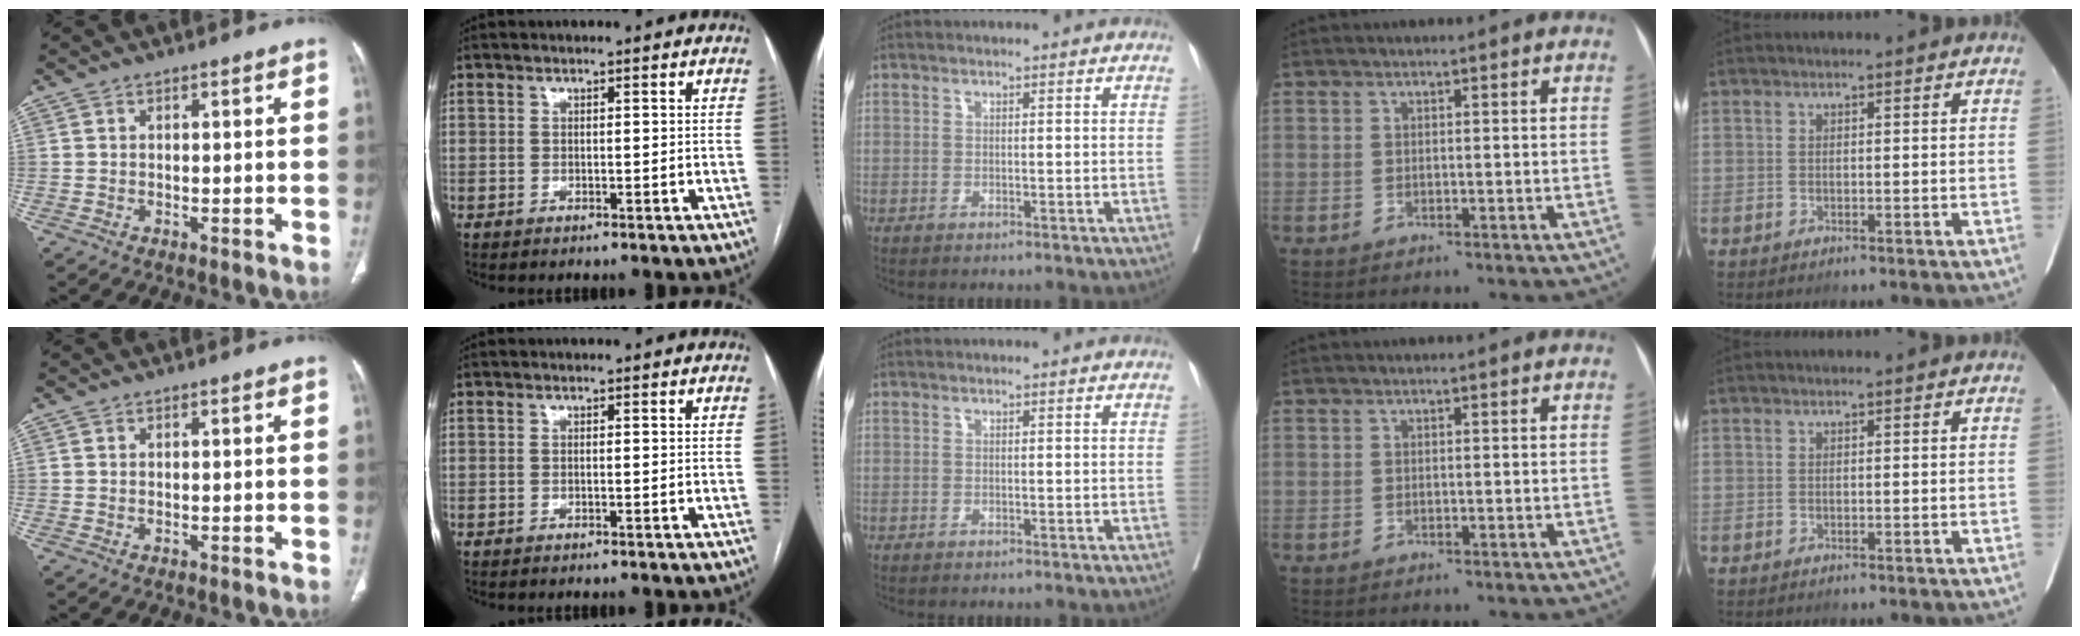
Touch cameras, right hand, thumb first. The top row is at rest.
{}